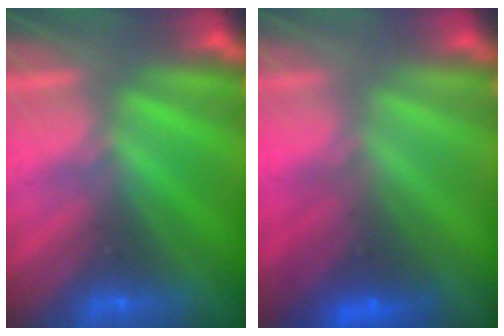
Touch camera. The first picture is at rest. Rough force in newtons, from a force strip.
{"total": 2.9}